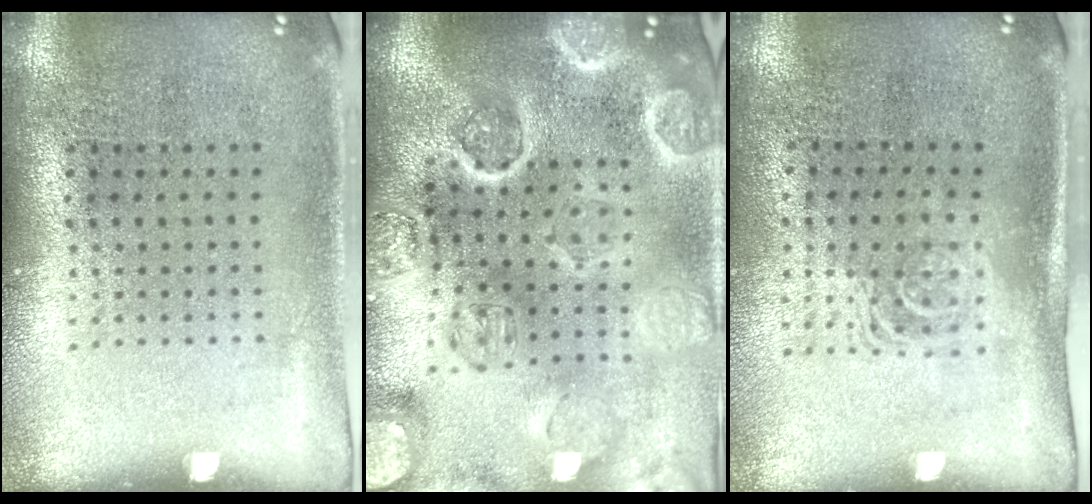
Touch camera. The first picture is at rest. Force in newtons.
{"total": 4.9, "press": 4.3, "slide": 2.3}
{"total": 1.7, "press": 1.3, "slide": 1.1}